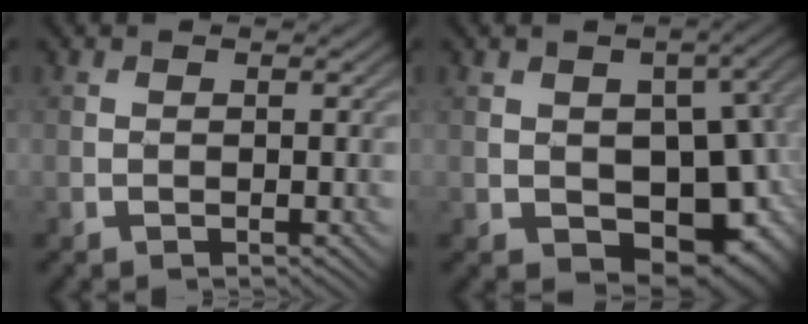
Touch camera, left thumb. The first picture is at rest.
{"total": 12.3, "force": [-1.9, 8.2, 8.9], "torque": [-0.111, -0.025, -0.012]}